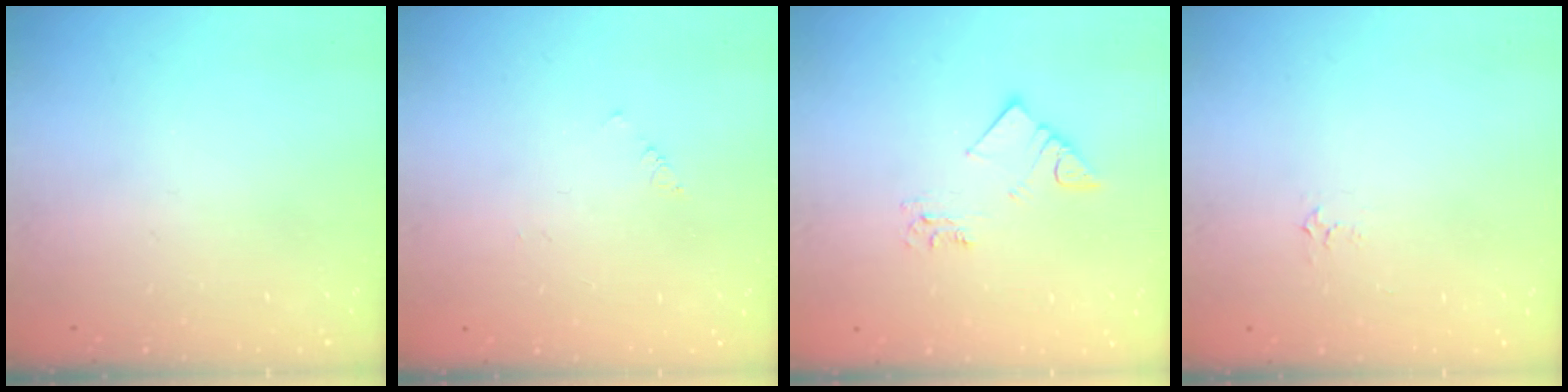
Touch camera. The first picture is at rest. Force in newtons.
{"total": 1.4, "press": 1.3, "slide": 0.3}
{"total": 3.4, "press": 3.4, "slide": 0.2}
{"total": 3.2, "press": 3.1, "slide": 0.5}